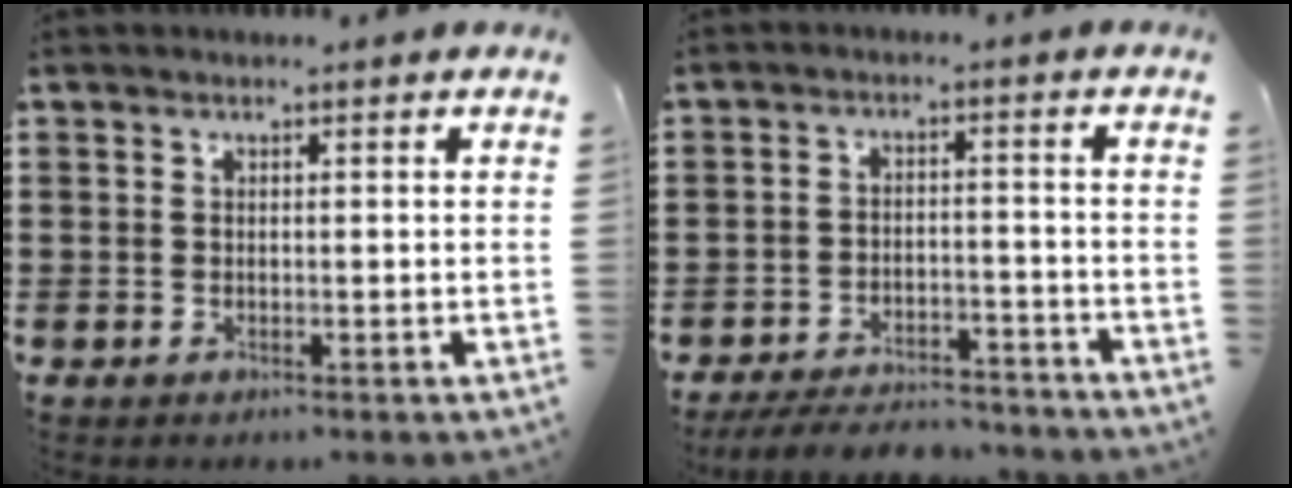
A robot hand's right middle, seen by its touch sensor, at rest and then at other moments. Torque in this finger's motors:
{"motor_torque": [1.36, -0.62, 0.20, 0.21]}